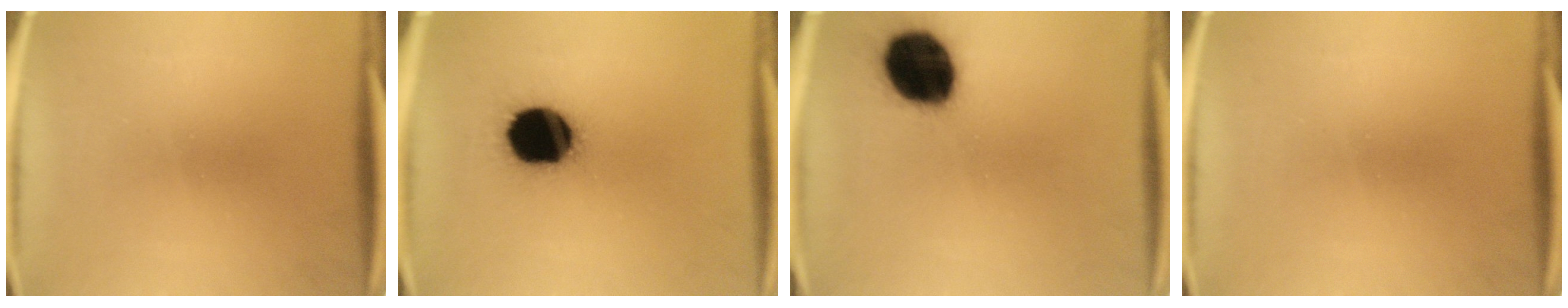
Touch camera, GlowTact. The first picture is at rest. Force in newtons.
{"total": 19.9}
{"total": 18.5}
{"total": 0.0}